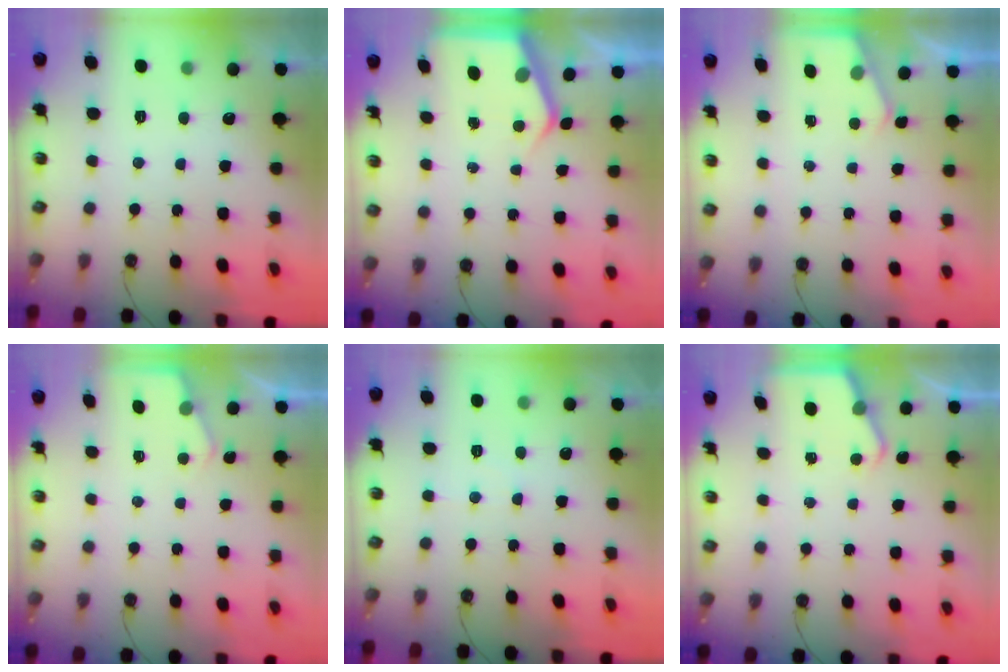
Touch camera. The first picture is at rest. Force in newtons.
{"total": 4.6, "press": 4.6, "slide": 0.5}
{"total": 2.4, "press": 2.4, "slide": 0.4}
{"total": 2.6, "press": 2.6, "slide": 0.4}
{"total": 3.9, "press": 3.9, "slide": 0.6}
{"total": 2.8, "press": 2.8, "slide": 0.0}